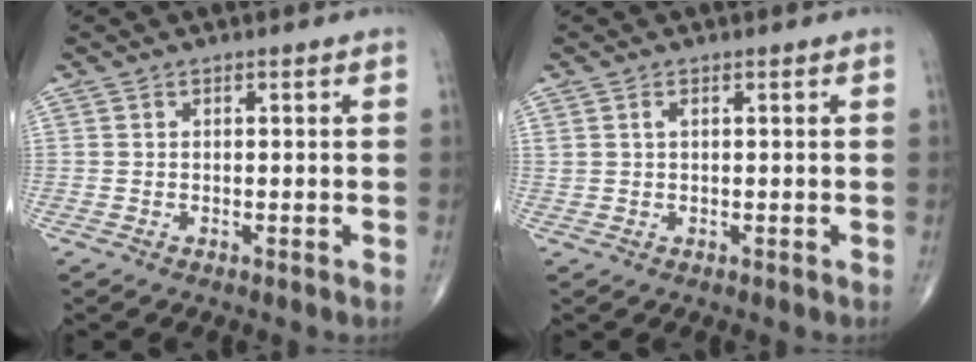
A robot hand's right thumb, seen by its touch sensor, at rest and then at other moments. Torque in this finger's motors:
{"motor_torque": [0.03, -0.12, 0.21, 0.11, -0.02]}